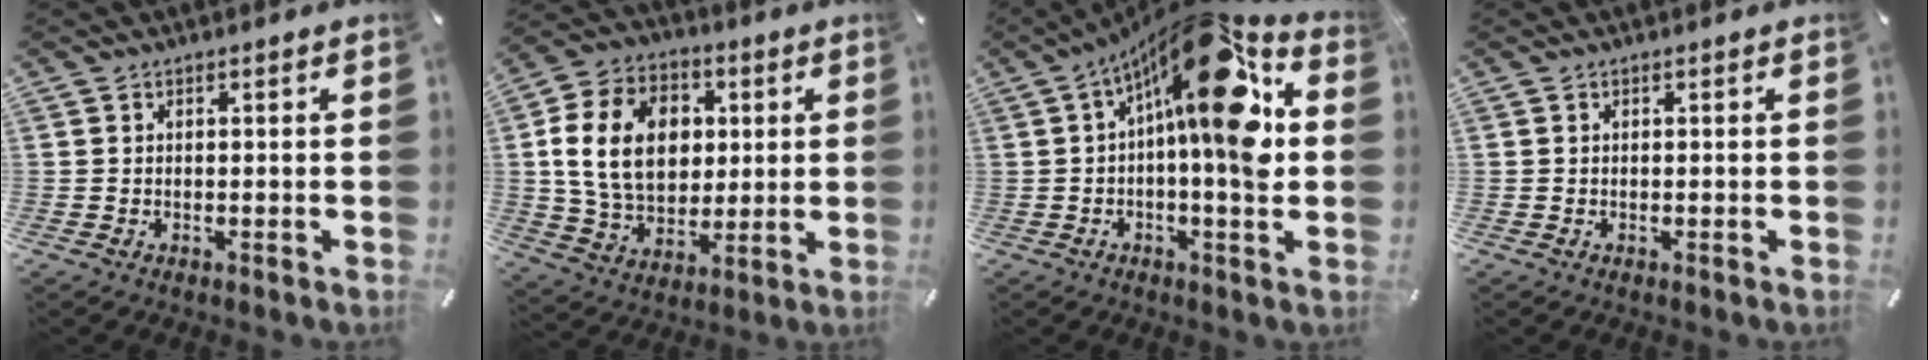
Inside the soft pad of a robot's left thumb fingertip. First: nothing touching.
{"total": 17.2, "force": [2.4, 13.3, 10.6], "torque": [-0.213, 0.014, 0.044]}
{"total": 19.6, "force": [4.9, 6.2, 17.9], "torque": [-0.266, -0.039, 0.070]}
{"total": 0.0}